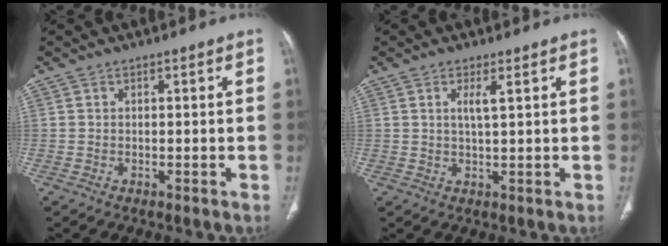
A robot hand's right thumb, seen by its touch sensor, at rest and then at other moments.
{"total": 2.6, "force": [1.0, 0.4, 2.4], "torque": [-0.048, -0.009, 0.019]}